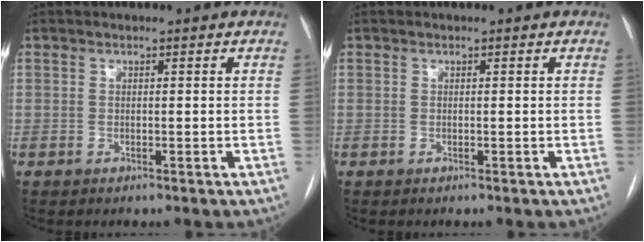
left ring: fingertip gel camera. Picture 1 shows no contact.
{"total": 0.0}